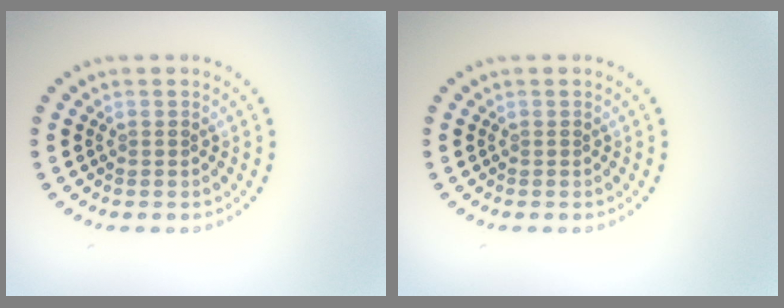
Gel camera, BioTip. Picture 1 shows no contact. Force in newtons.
{"total": 0.0}